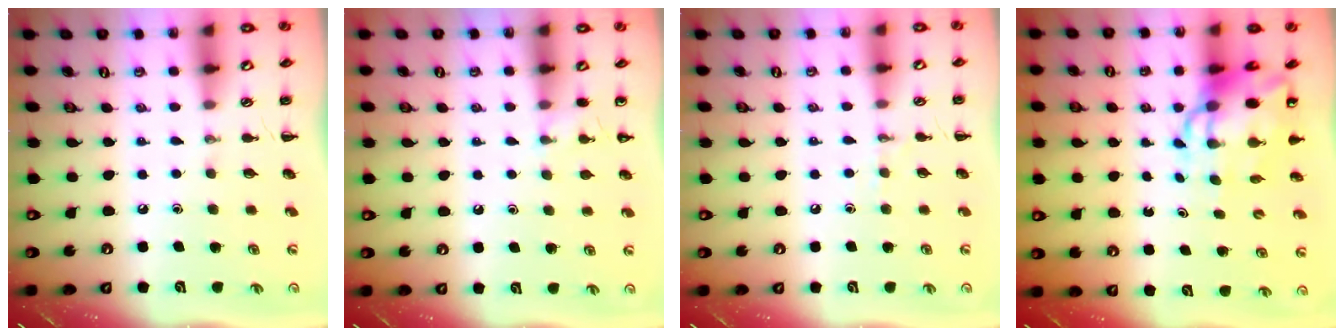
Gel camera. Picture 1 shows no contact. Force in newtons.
{"total": 3.6, "press": 3.4, "slide": 1.2}
{"total": 5.0, "press": 4.9, "slide": 1.2}
{"total": 10.6, "press": 10.2, "slide": 2.9}